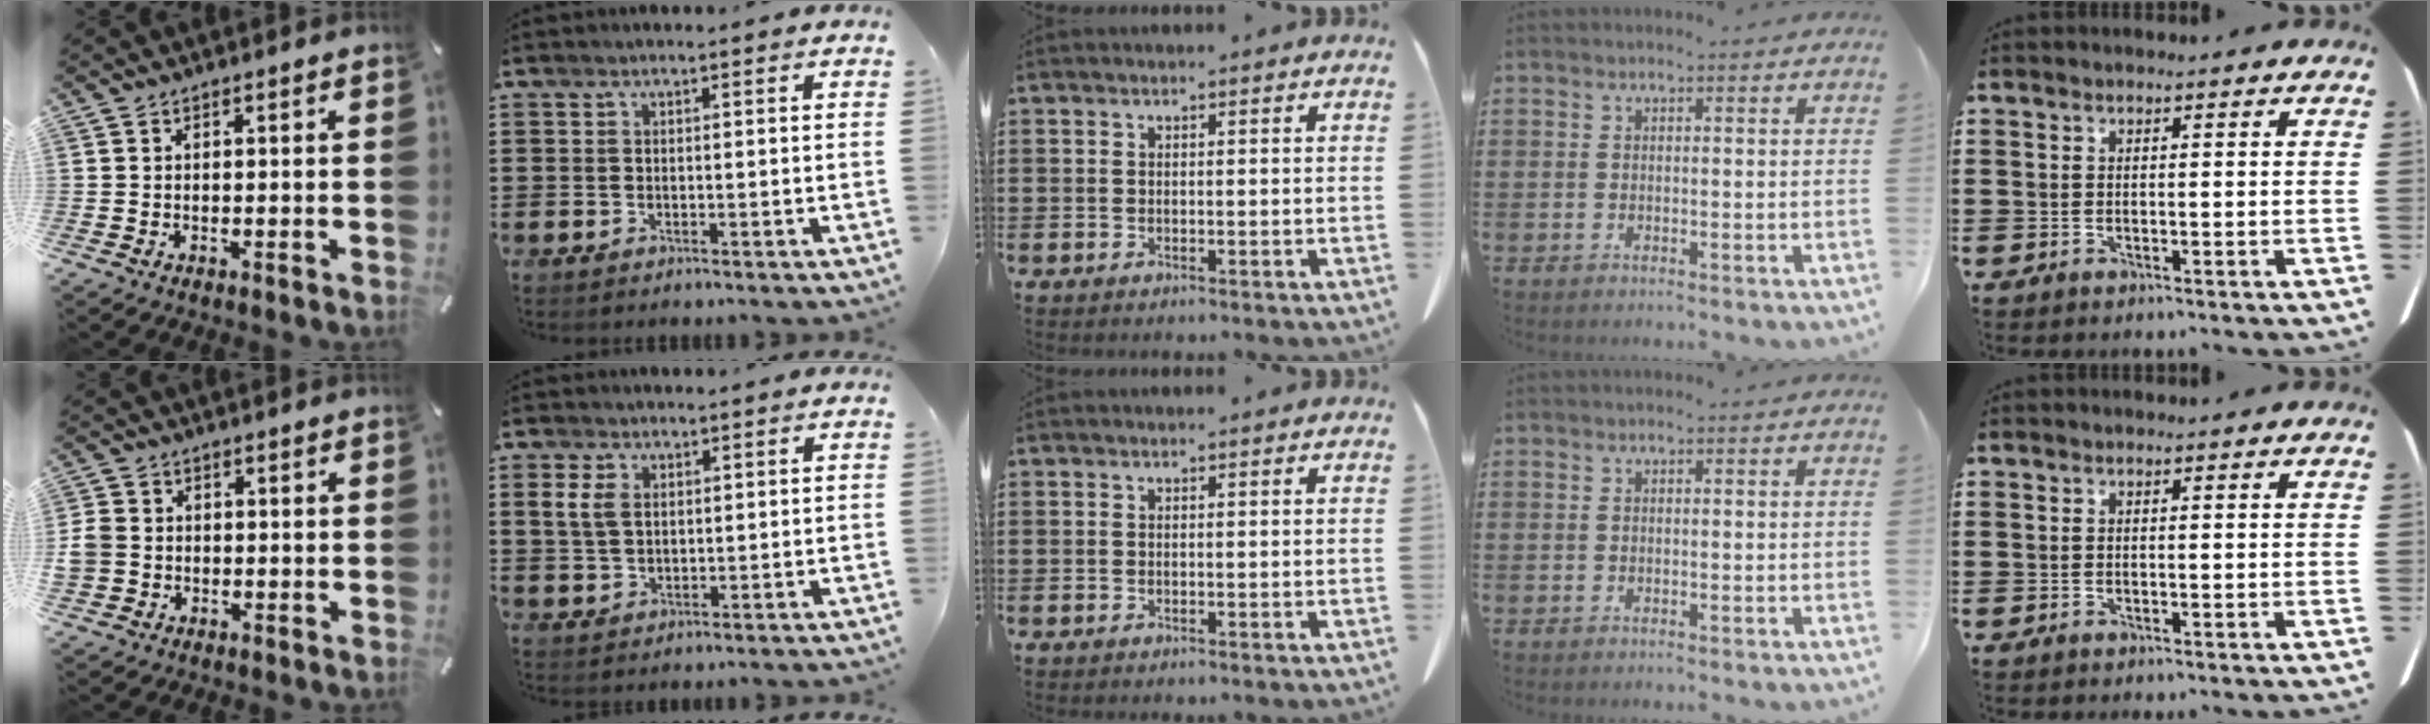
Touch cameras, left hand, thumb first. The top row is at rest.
{"thumb": {"total": 4.8, "force": [-0.1, 4.5, 1.6], "torque": [-0.046, 0.007, -0.002]}, "index": {"total": 3.9, "force": [1.4, 2.7, 2.5], "torque": [-0.065, 0.009, 0.022]}}